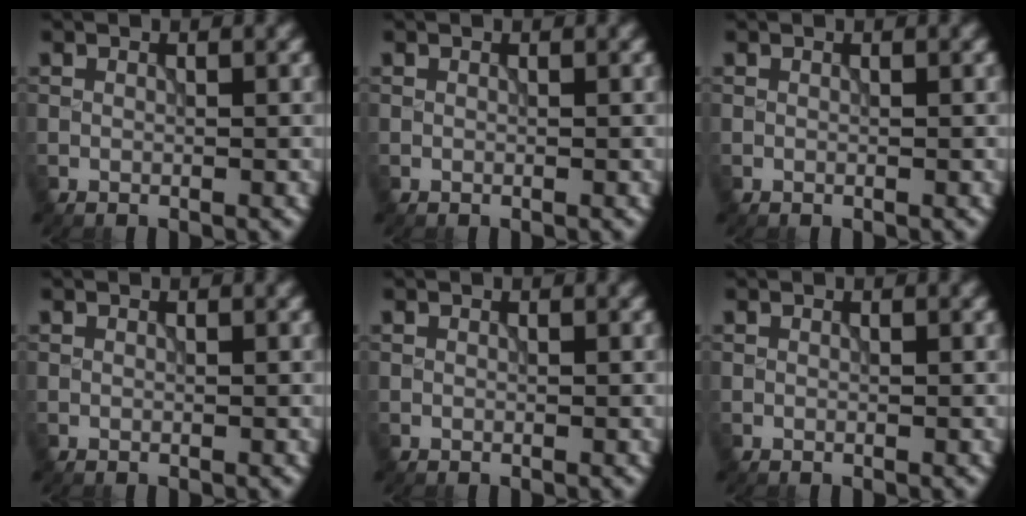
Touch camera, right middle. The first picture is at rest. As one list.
[{"total": 0.0}, {"total": 0.0}, {"total": 0.0}, {"total": 0.0}, {"total": 0.0}]